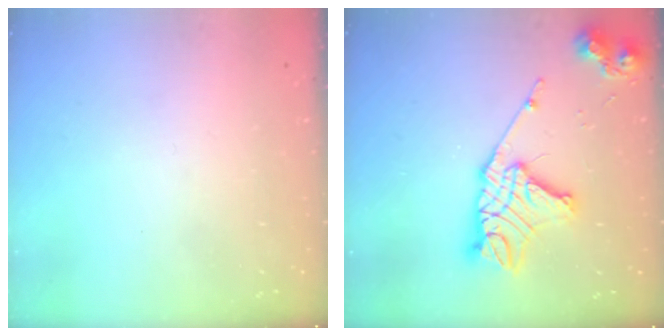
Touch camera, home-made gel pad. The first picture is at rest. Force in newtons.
{"total": 17.9, "press": 17.9, "slide": 1.5}